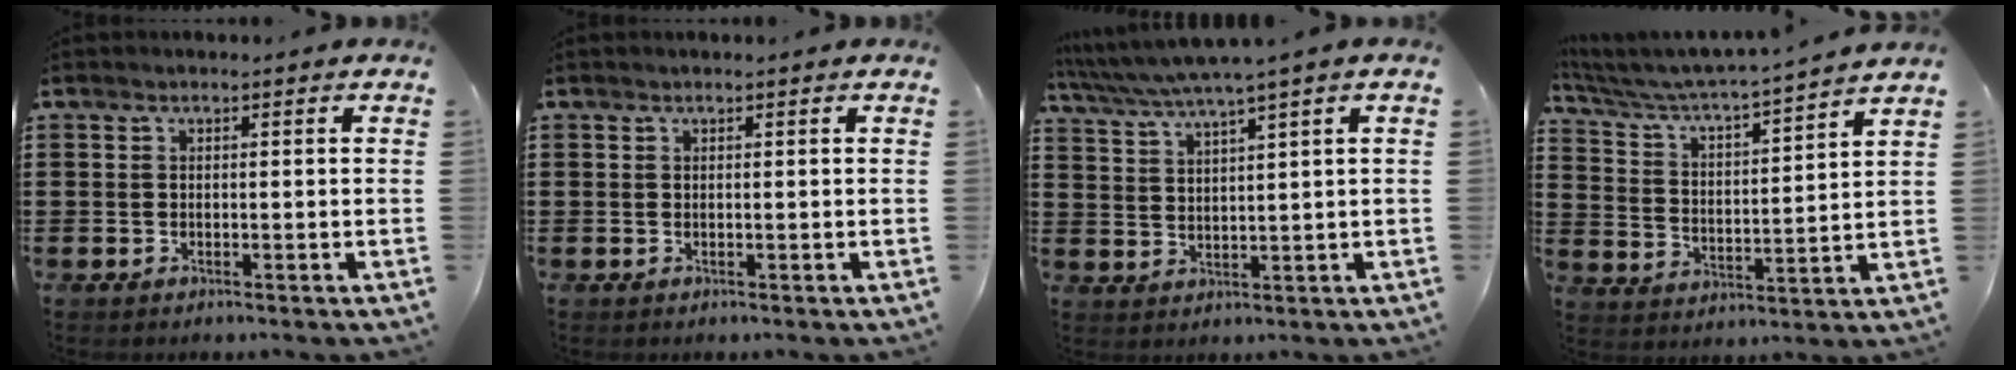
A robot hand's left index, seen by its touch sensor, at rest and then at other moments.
{"total": 0.0}
{"total": 4.0, "force": [3.2, -0.6, 2.3], "torque": [-0.055, -0.016, 0.051]}
{"total": 3.5, "force": [3.3, -0.3, 1.0], "torque": [-0.042, -0.036, 0.044]}